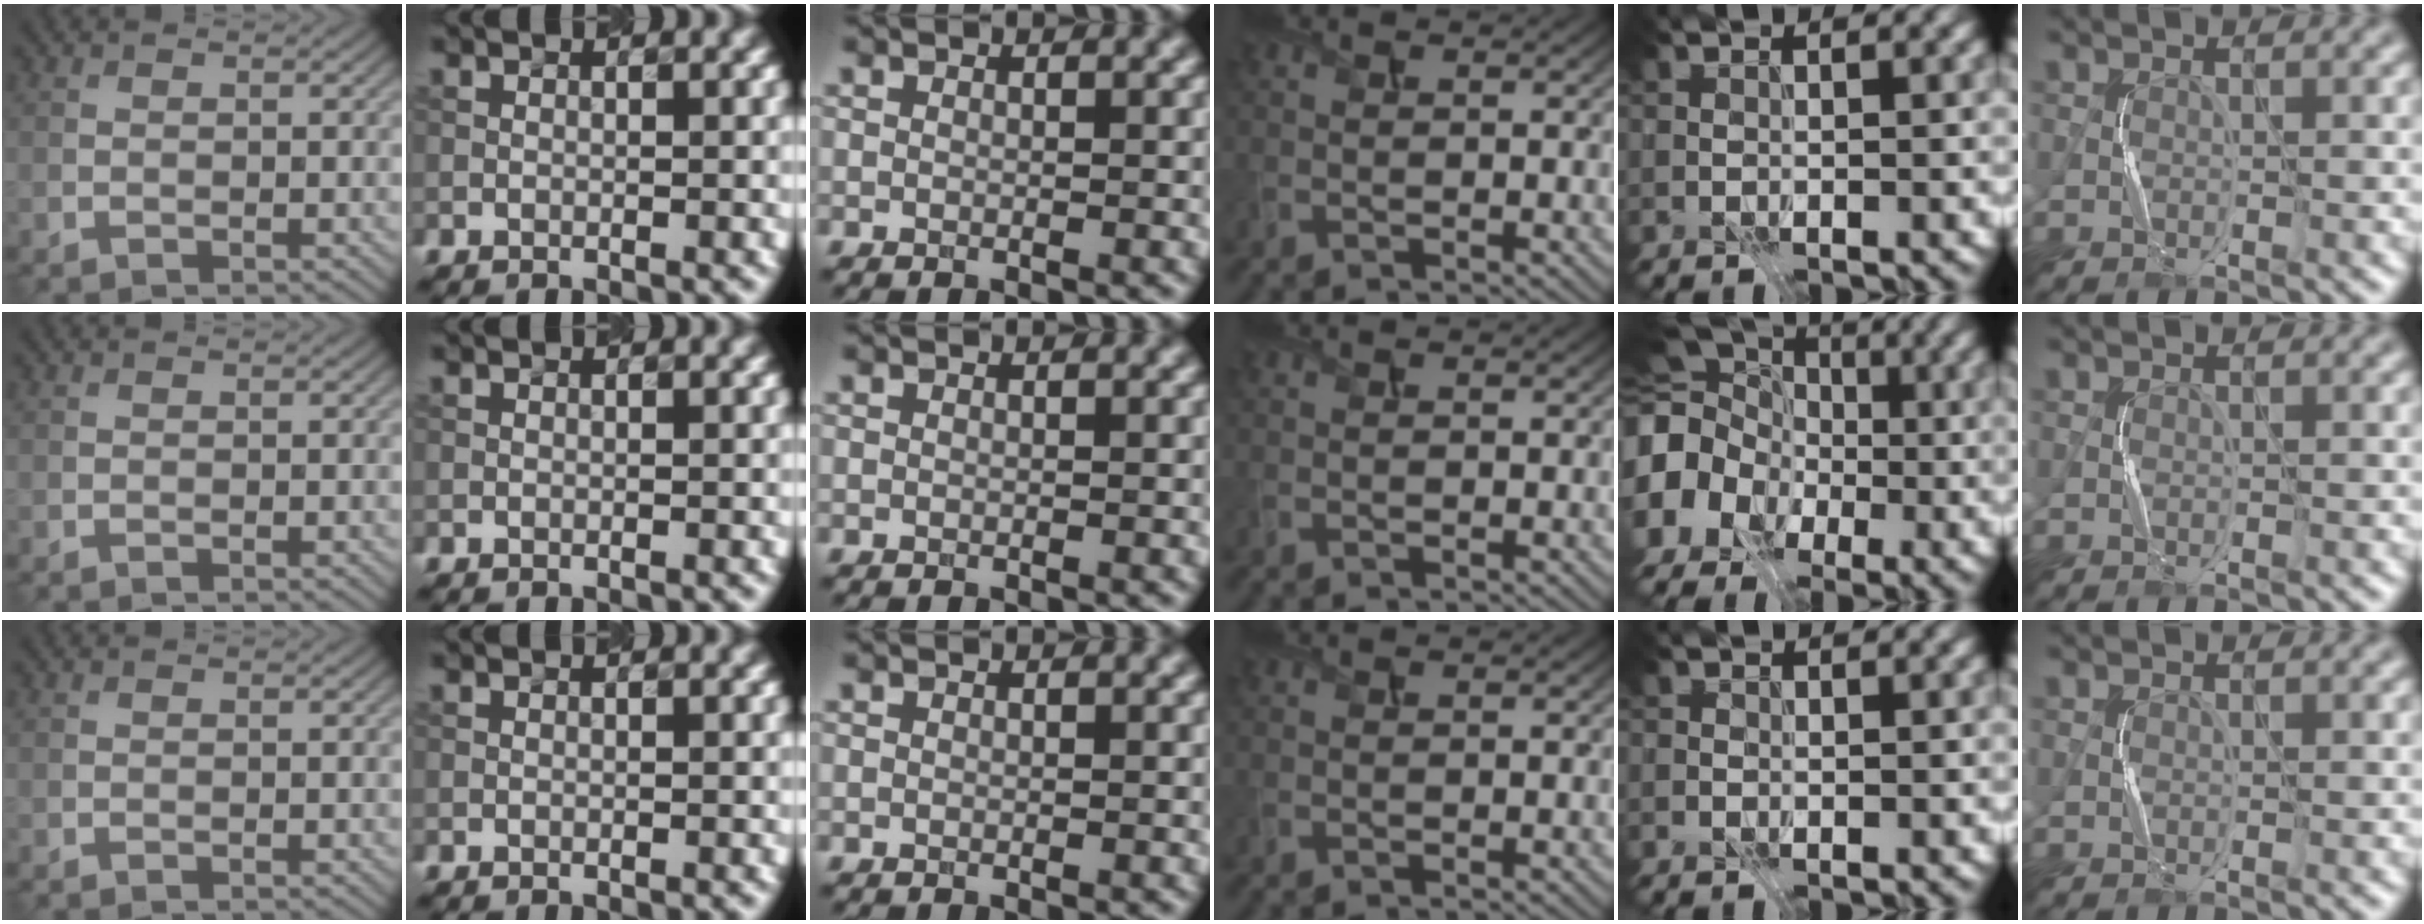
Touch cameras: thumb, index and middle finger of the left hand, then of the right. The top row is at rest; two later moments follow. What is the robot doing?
{"motion": "press", "object": "toy piano key"}